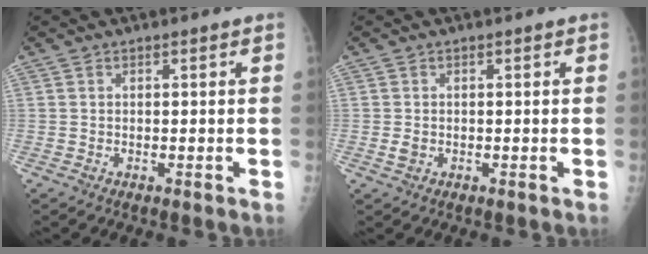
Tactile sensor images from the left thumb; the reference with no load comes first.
{"total": 1.3, "force": [-0.1, 1.0, 0.8], "torque": [-0.015, -0.001, 0.001]}